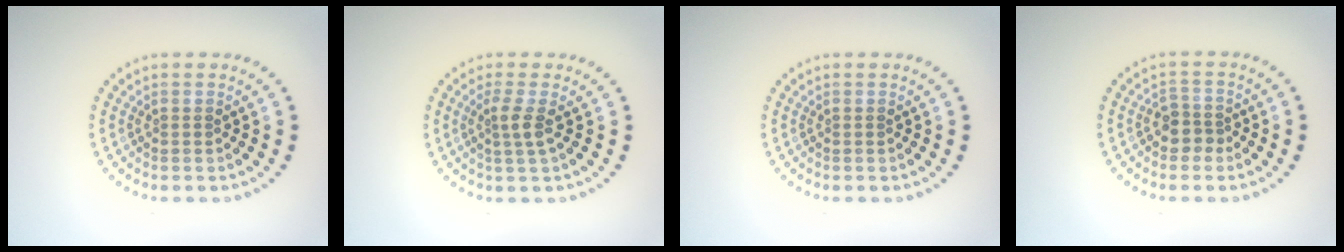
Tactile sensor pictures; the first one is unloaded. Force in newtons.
{"total": 1.8, "press": 1.3, "slide": 1.3}
{"total": 0.0}
{"total": 2.0, "press": 1.7, "slide": 1.0}